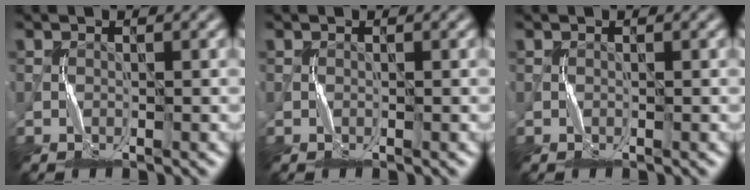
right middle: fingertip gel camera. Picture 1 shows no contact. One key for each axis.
{"total": 0.0}
{"total": 0.0}